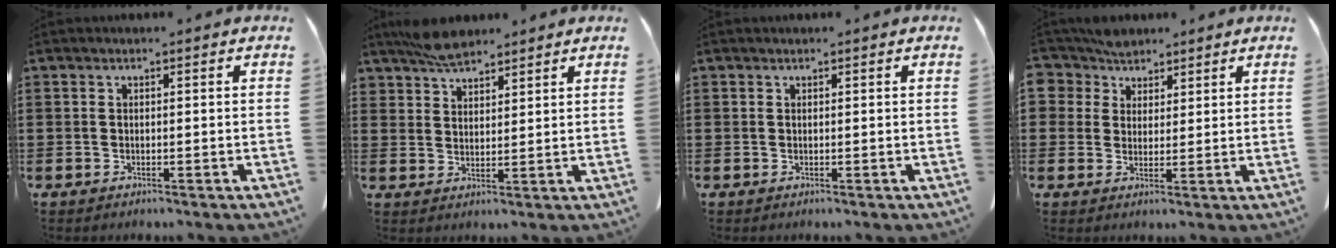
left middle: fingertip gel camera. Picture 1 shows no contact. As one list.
[{"total": 4.6, "force": [4.2, 1.4, 1.1], "torque": [-0.033, -0.007, 0.082]}, {"total": 0.0}, {"total": 4.8, "force": [3.7, 3.0, 0.3], "torque": [-0.031, 0.001, 0.069]}]